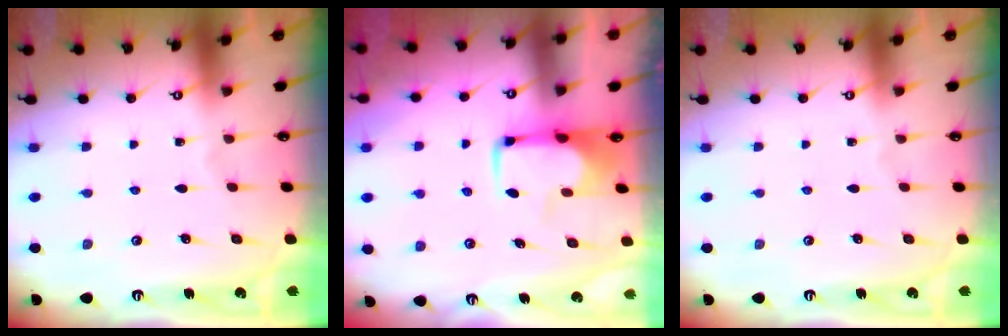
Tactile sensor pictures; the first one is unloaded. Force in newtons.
{"total": 1.7, "press": 1.6, "slide": 0.5}
{"total": 0.0}